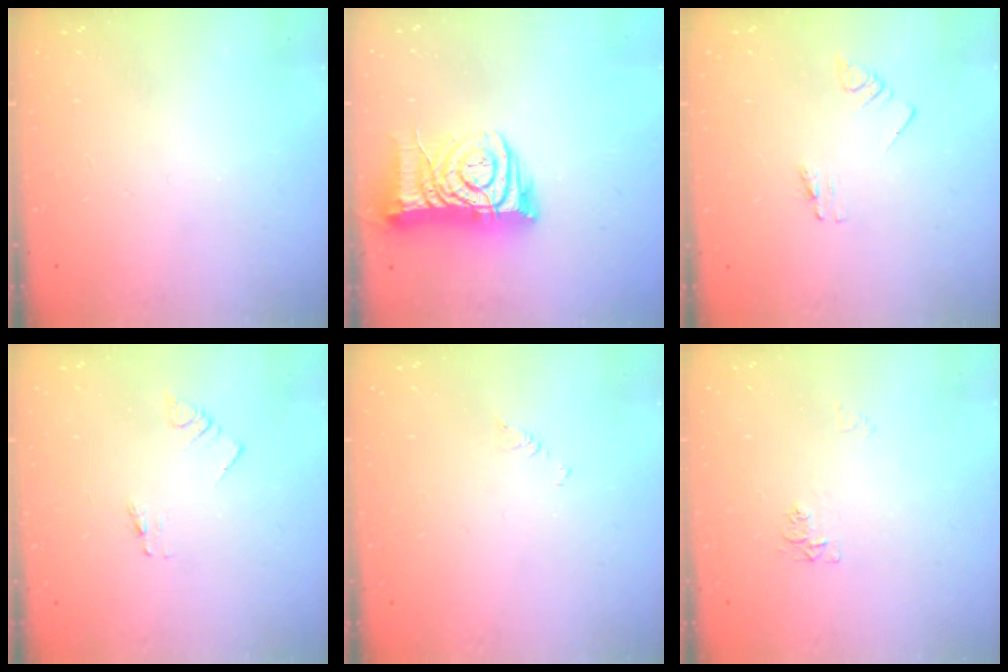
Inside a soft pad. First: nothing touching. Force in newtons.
{"total": 12.8, "press": 12.7, "slide": 1.5}
{"total": 0.8, "press": 0.8, "slide": 0.0}
{"total": 0.0}
{"total": 2.0, "press": 2.0, "slide": 0.3}
{"total": 5.0, "press": 5.0, "slide": 0.6}